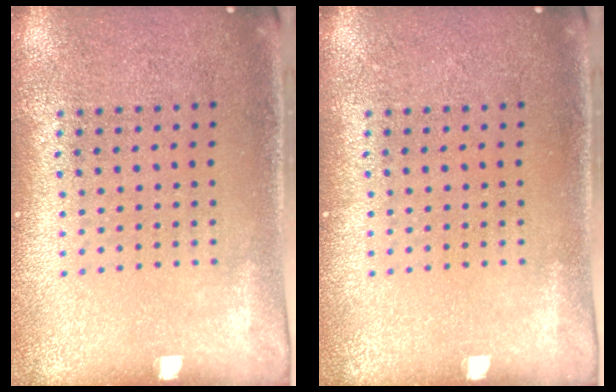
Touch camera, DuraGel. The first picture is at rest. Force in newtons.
{"total": 0.0}